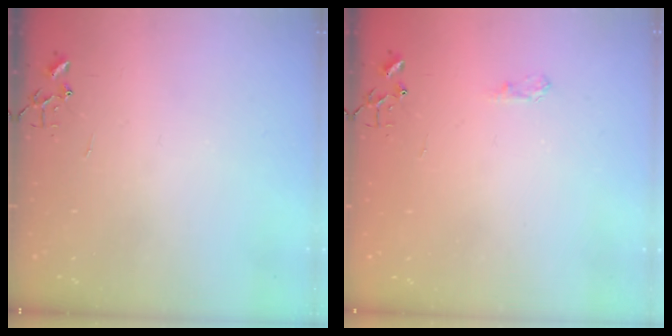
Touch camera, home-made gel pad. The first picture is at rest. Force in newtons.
{"total": 6.8, "press": 6.8, "slide": 0.6}